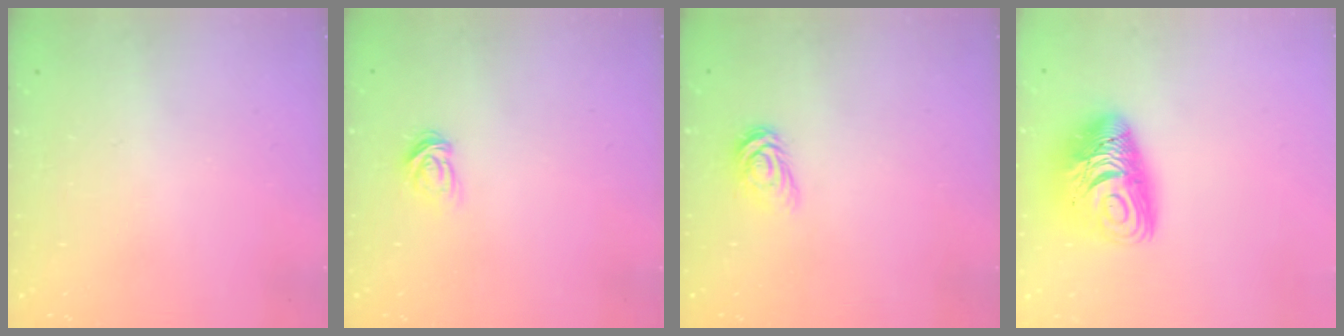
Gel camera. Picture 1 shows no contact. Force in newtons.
{"total": 4.7, "press": 4.7, "slide": 0.5}
{"total": 3.9, "press": 3.9, "slide": 0.5}
{"total": 12.7, "press": 12.6, "slide": 1.3}